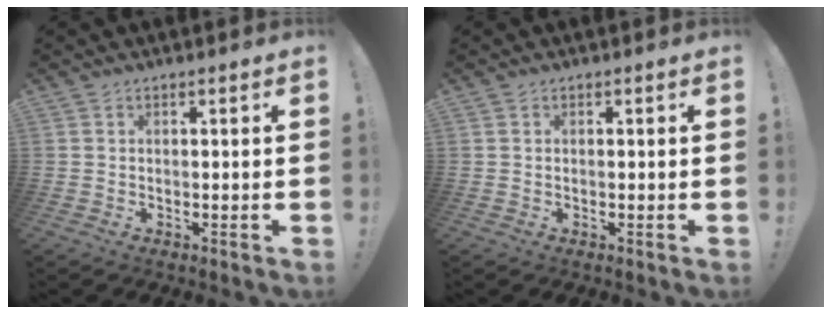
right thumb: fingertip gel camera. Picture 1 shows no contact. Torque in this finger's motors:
{"motor_torque": [0.57, 0.06, 0.22, -0.08, -0.04]}